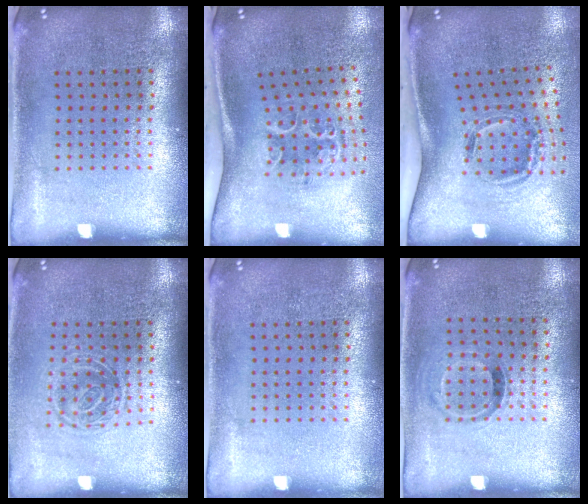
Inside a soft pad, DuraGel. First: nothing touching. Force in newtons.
{"total": 1.6, "press": 1.3, "slide": 1.0}
{"total": 2.0, "press": 1.2, "slide": 1.5}
{"total": 1.4, "press": 1.1, "slide": 0.9}
{"total": 0.0}
{"total": 0.9, "press": 0.7, "slide": 0.6}